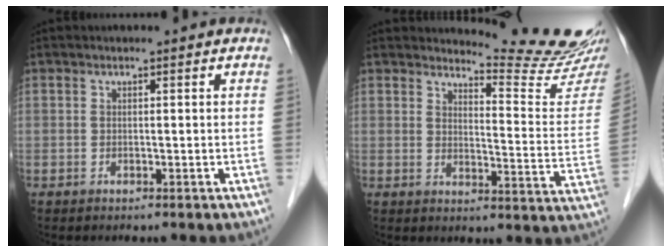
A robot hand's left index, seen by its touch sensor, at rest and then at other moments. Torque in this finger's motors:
{"motor_torque": [0.68, -0.81, 0.10, 0.00]}